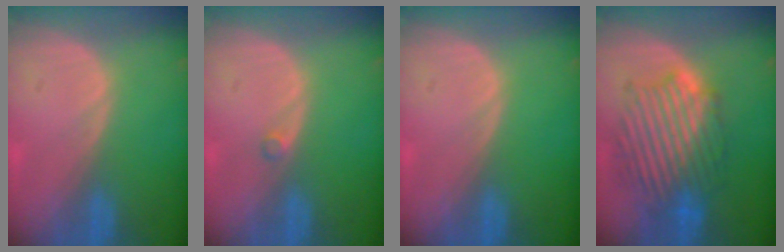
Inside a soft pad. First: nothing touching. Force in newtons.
{"total": 0.7, "press": 0.7, "slide": 0.1}
{"total": 0.0}
{"total": 10.0, "press": 10.0, "slide": 0.5}